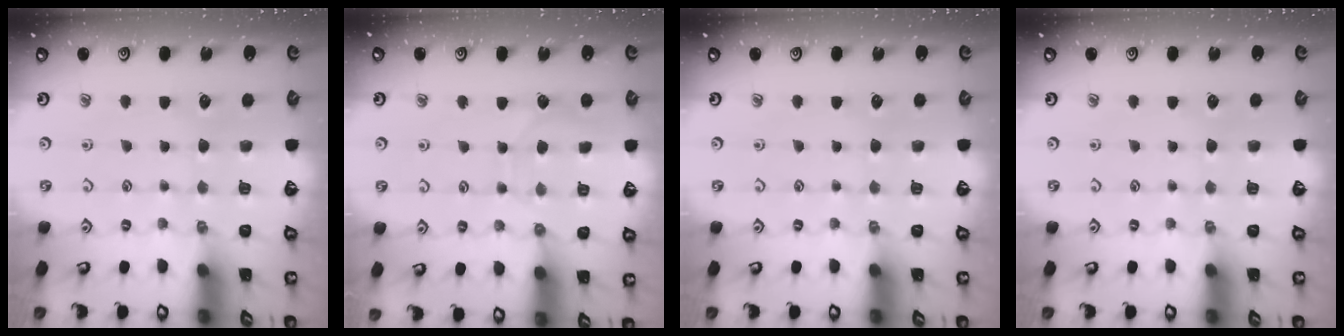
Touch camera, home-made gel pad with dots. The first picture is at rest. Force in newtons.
{"total": 5.0, "press": 4.9, "slide": 0.4}
{"total": 0.0}
{"total": 0.0}